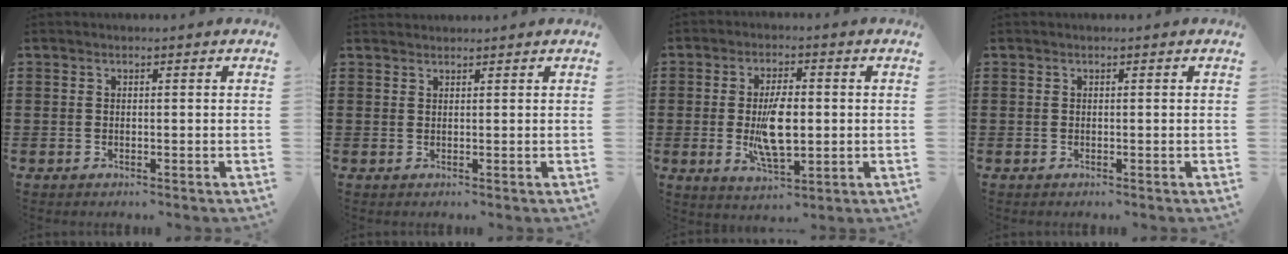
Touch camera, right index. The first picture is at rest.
{"total": 0.9, "force": [0.9, 0.2, -0.2], "torque": [0.002, 0.003, 0.018]}
{"total": 8.2, "force": [-0.5, 3.2, 7.5], "torque": [-0.146, -0.006, -0.014]}
{"total": 0.0}